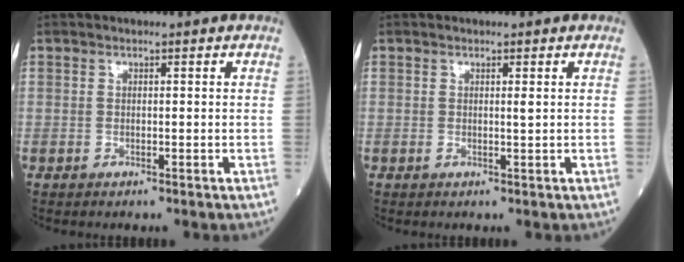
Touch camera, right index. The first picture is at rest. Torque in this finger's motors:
{"motor_torque": [0.29, 0.04, 0.11, 0.03]}